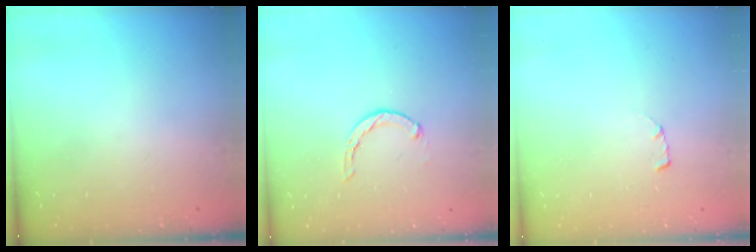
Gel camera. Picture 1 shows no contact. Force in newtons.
{"total": 1.1, "press": 1.1, "slide": 0.2}
{"total": 1.7, "press": 1.7, "slide": 0.2}